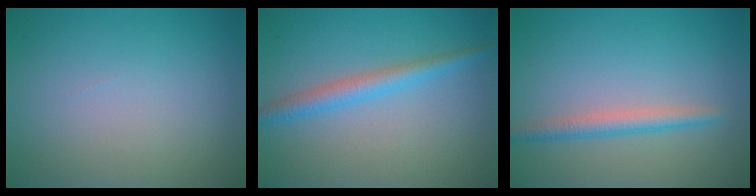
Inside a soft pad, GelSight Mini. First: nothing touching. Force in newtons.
{"total": 2.6, "press": 2.6, "slide": 0.1}
{"total": 2.3, "press": 2.3, "slide": 0.1}